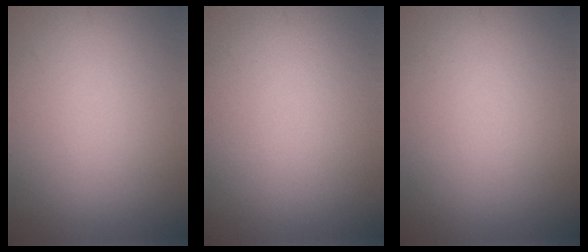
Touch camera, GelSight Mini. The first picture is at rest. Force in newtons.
{"total": 0.0}
{"total": 0.0}